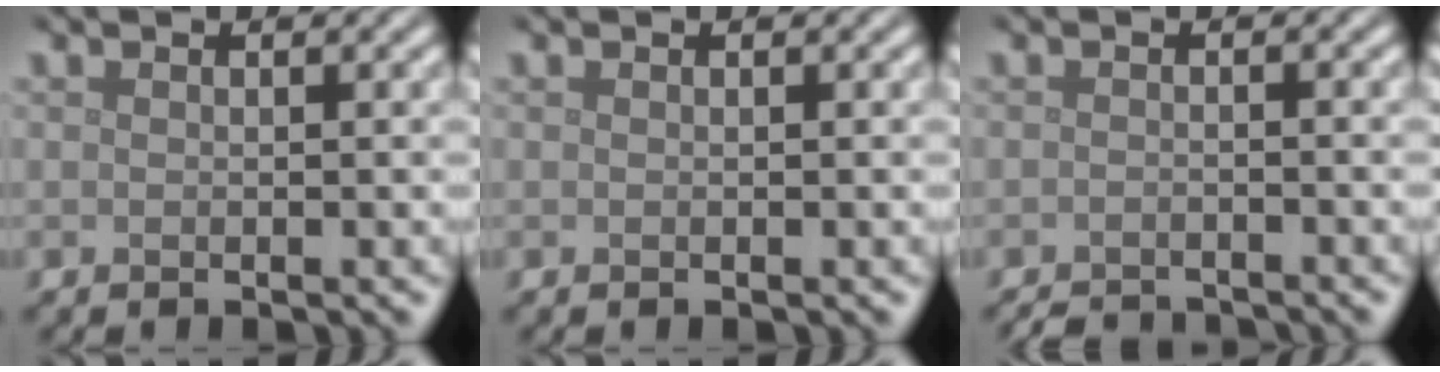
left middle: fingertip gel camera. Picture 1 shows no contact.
{"total": 0.0}
{"total": 3.0, "force": [-2.9, 0.4, 0.7], "torque": [-0.008, -0.006, -0.049]}